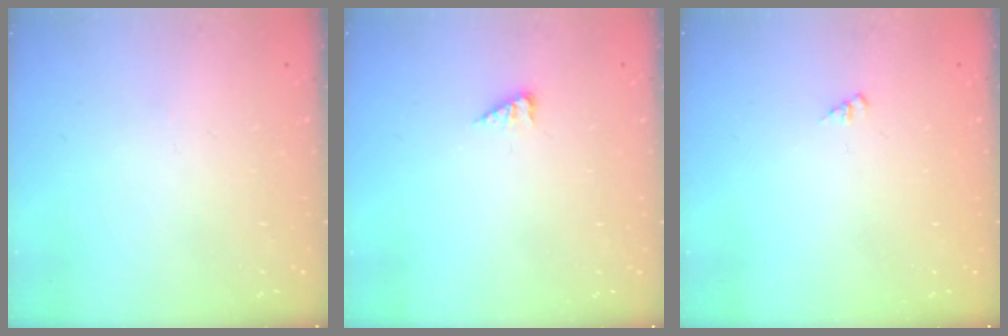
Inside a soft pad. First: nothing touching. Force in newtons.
{"total": 2.9, "press": 2.9, "slide": 0.5}
{"total": 1.3, "press": 1.3, "slide": 0.3}